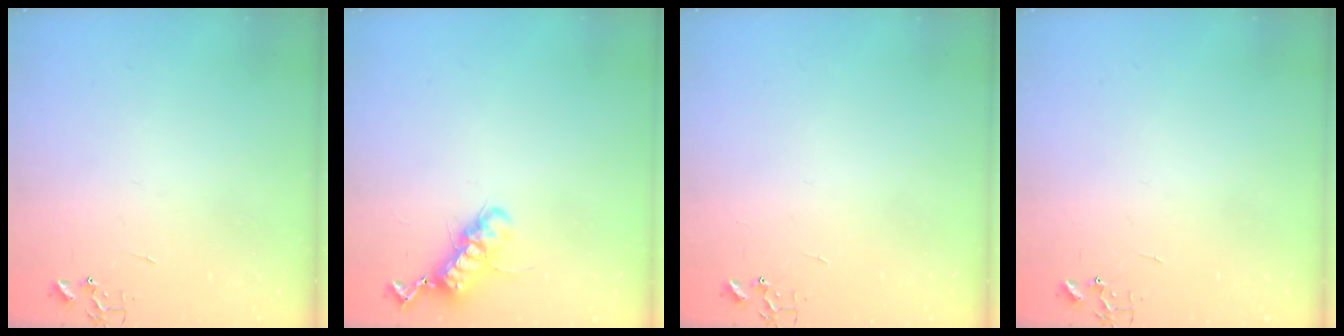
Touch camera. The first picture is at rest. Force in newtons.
{"total": 12.0, "press": 12.0, "slide": 1.3}
{"total": 0.0}
{"total": 0.0}